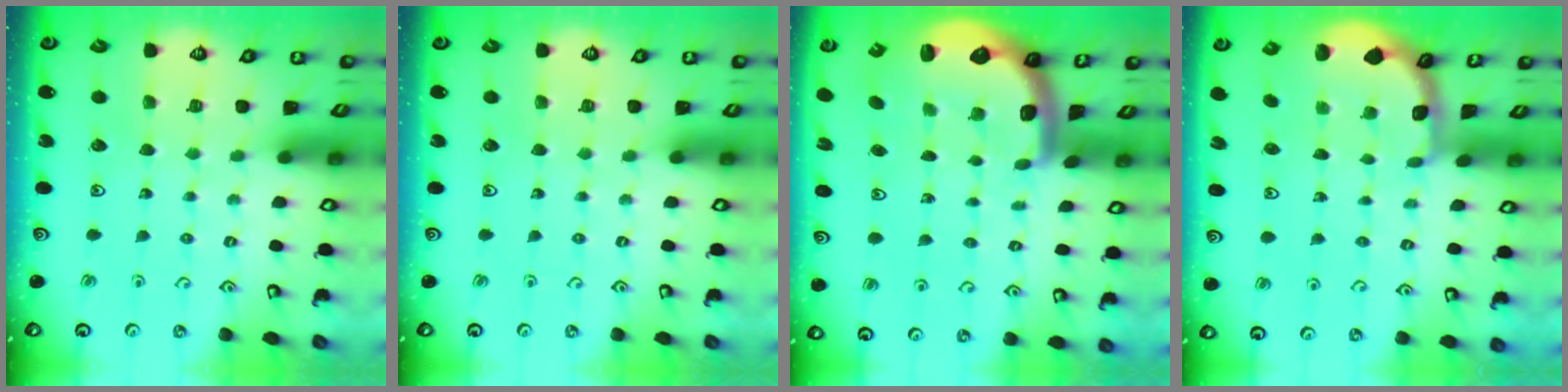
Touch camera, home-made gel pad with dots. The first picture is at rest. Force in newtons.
{"total": 0.0}
{"total": 2.9, "press": 2.6, "slide": 1.4}
{"total": 1.7, "press": 1.7, "slide": 0.4}